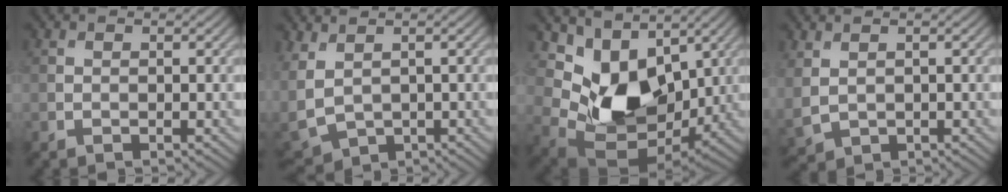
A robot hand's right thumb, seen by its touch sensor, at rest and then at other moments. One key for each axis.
{"total": 5.8, "fx": 1.4, "fy": 3.9, "fz": 4.0, "tx": -0.130, "ty": -0.015, "tz": 0.040}
{"total": 11.0, "fx": 3.5, "fy": 7.4, "fz": 7.4, "tx": -0.160, "ty": -0.023, "tz": 0.067}
{"total": 2.8, "fx": 1.0, "fy": 1.9, "fz": 1.8, "tx": -0.058, "ty": -0.005, "tz": 0.027}